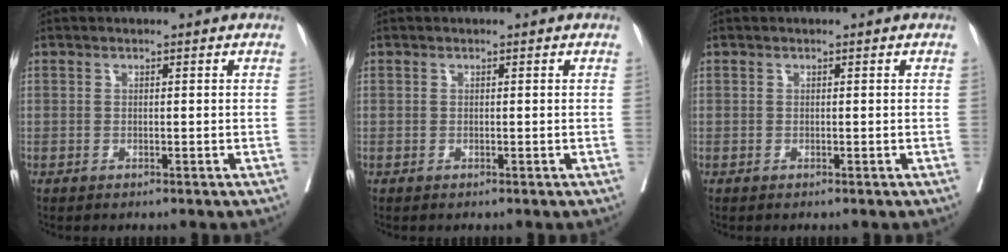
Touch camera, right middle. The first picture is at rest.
{"total": 0.0}
{"total": 0.0}